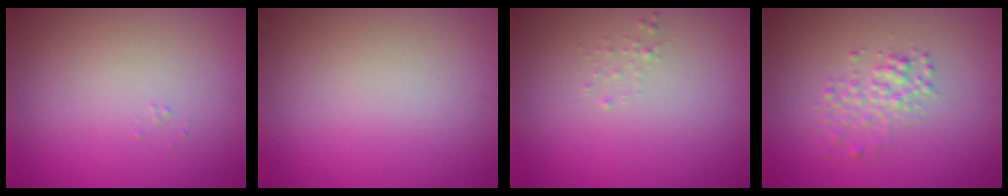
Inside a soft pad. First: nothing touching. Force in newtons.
{"total": 0.0}
{"total": 0.5, "press": 0.5, "slide": 0.1}
{"total": 2.1, "press": 2.1, "slide": 0.1}